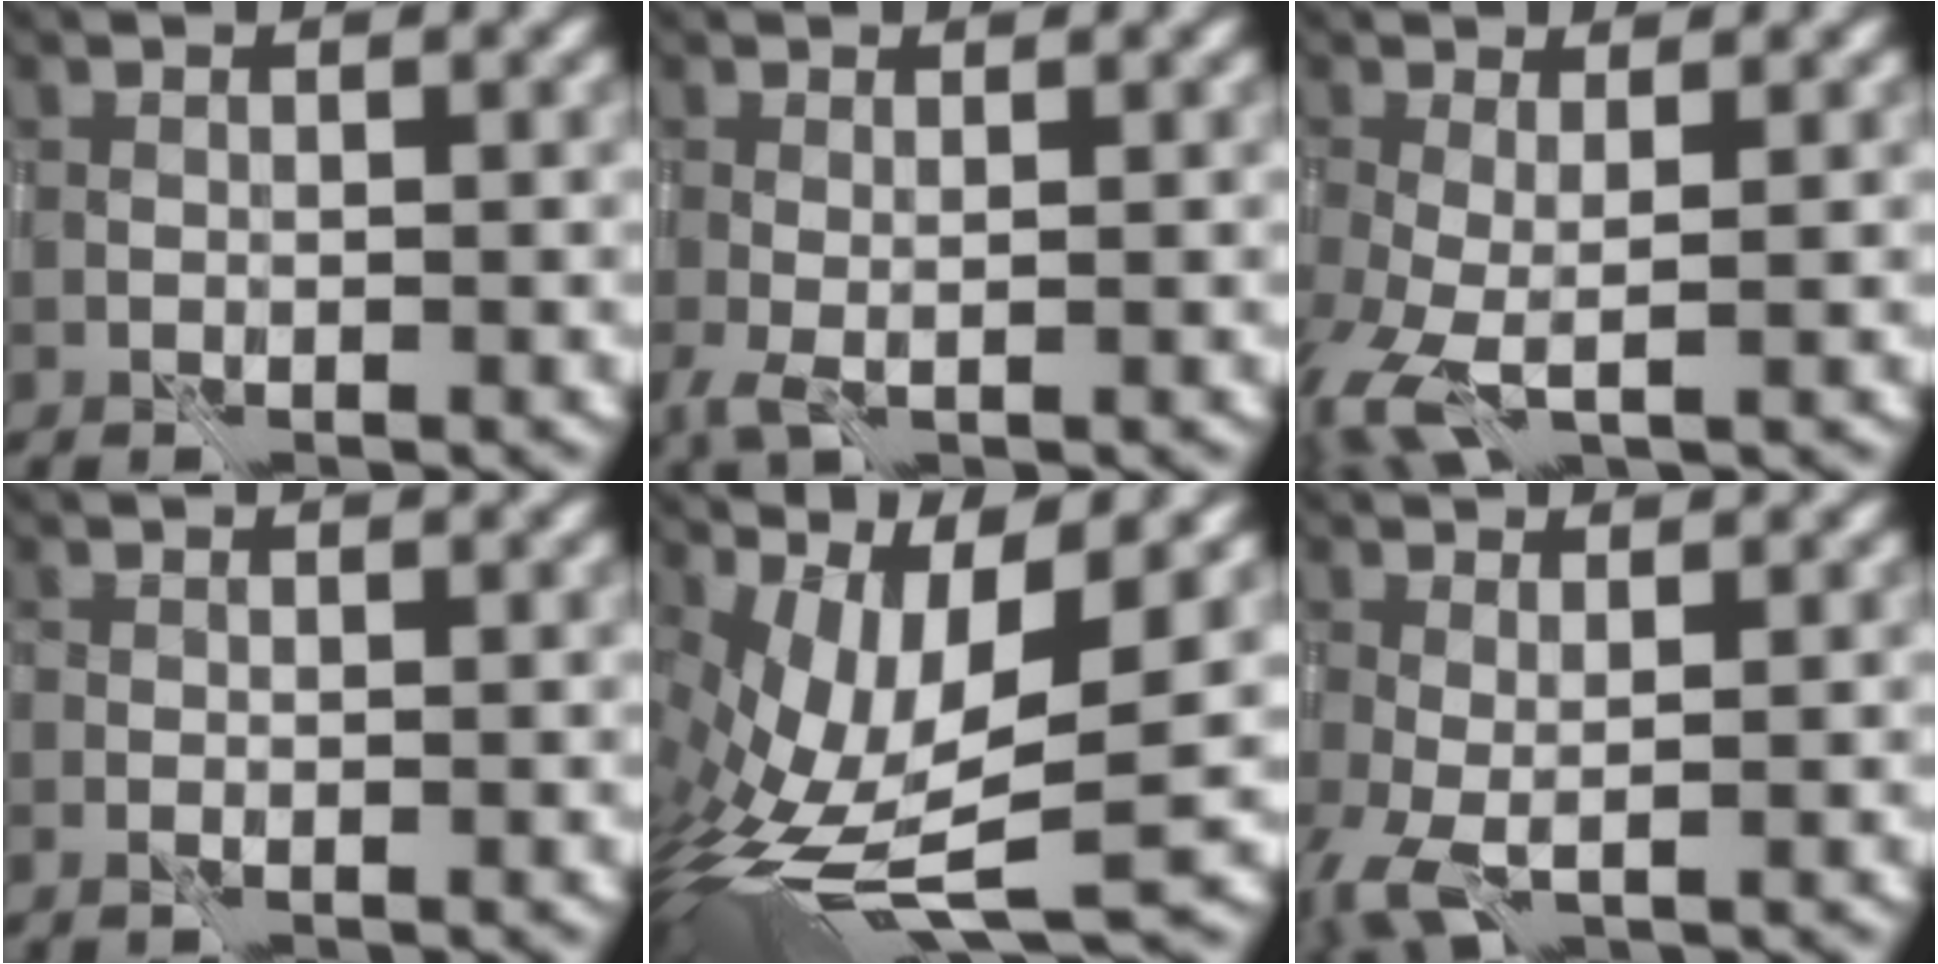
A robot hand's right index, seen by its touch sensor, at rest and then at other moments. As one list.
[{"total": 1.4, "force": [0.0, 0.4, 1.3], "torque": [-0.034, -0.006, -0.003]}, {"total": 3.3, "force": [-0.8, 1.2, 2.9], "torque": [-0.084, -0.015, -0.023]}, {"total": 0.0}, {"total": 11.0, "force": [0.0, 3.8, 10.4], "torque": [-0.217, -0.009, 0.010]}, {"total": 2.6, "force": [-0.2, 1.0, 2.4], "torque": [-0.061, -0.009, -0.008]}]